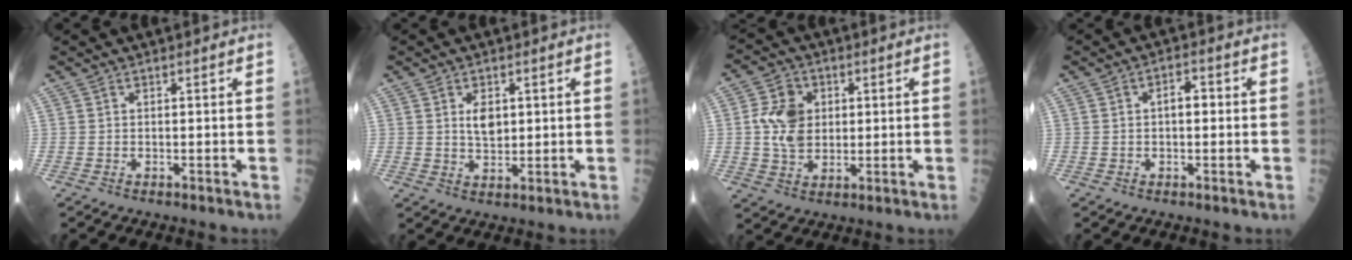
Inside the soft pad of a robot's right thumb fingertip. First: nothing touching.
{"total": 4.0, "force": [1.0, 2.4, 3.1], "torque": [-0.040, -0.008, 0.018]}
{"total": 8.8, "force": [1.1, 6.7, 5.6], "torque": [-0.081, 0.000, 0.020]}
{"total": 3.4, "force": [0.2, 1.9, 2.8], "torque": [-0.036, 0.011, 0.001]}